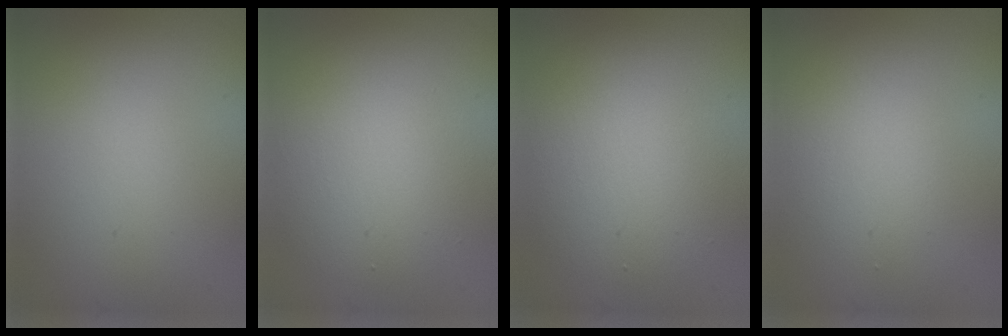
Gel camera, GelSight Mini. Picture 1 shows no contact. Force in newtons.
{"total": 4.4, "press": 4.4, "slide": 0.3}
{"total": 4.1, "press": 4.1, "slide": 0.3}
{"total": 1.9, "press": 1.9, "slide": 0.0}